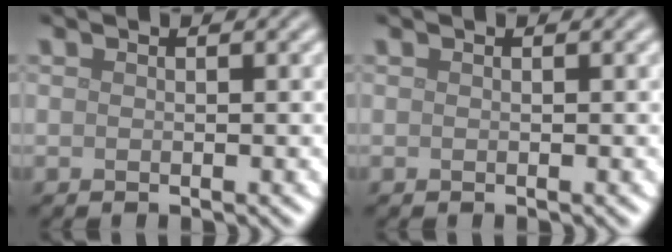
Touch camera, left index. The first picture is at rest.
{"total": 0.0}